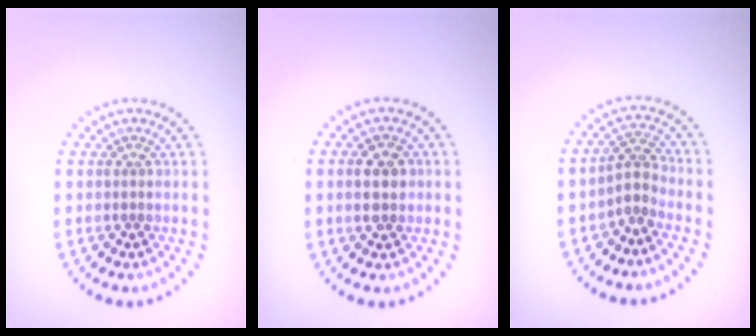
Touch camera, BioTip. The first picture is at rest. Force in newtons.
{"total": 2.4, "press": 2.4, "slide": 0.1}
{"total": 2.1, "press": 1.6, "slide": 1.4}